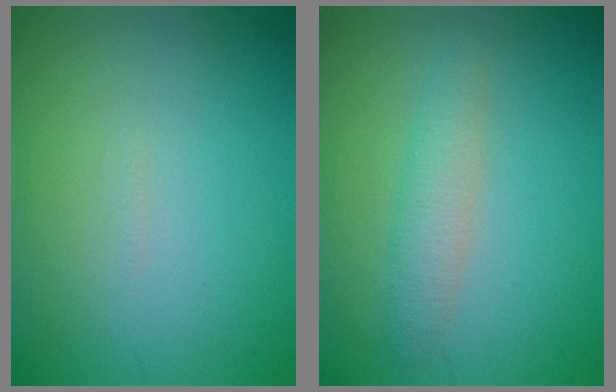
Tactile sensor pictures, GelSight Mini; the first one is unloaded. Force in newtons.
{"total": 2.5, "press": 2.5, "slide": 0.2}